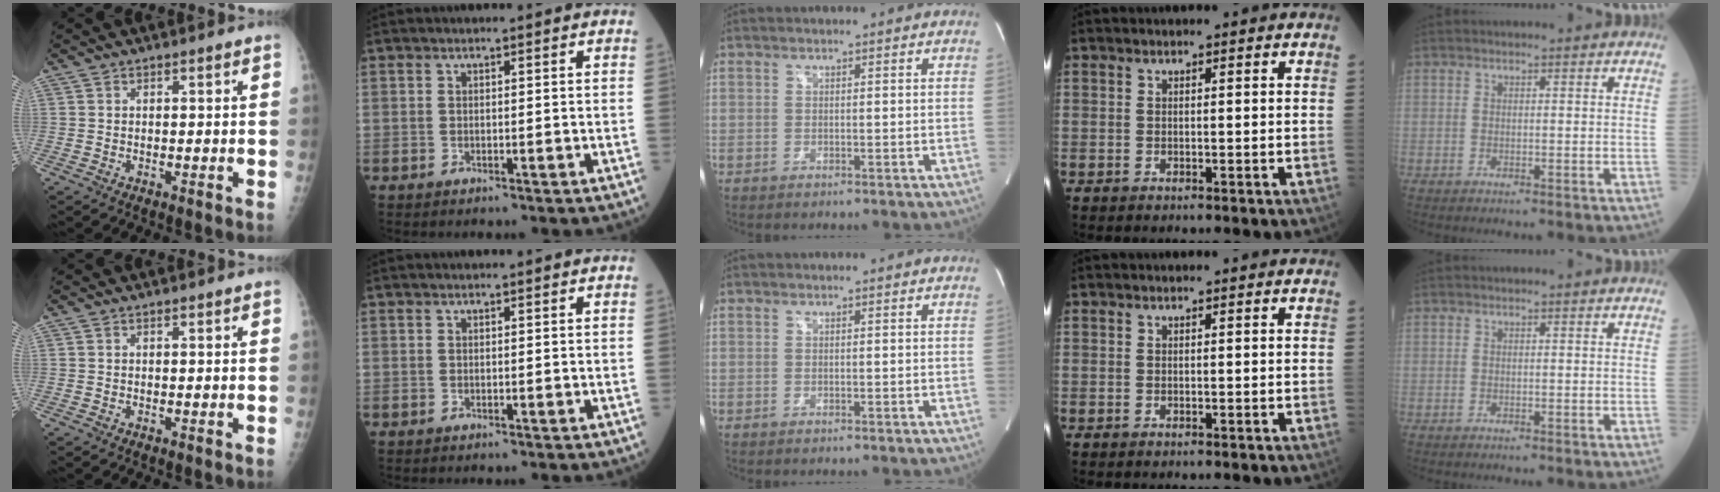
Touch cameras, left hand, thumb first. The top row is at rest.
{}